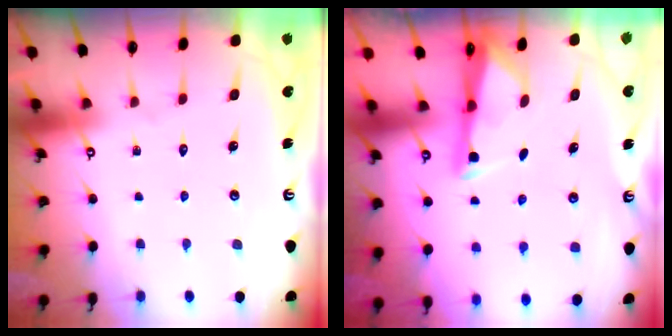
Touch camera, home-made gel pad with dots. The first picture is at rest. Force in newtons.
{"total": 2.7, "press": 2.7, "slide": 0.4}